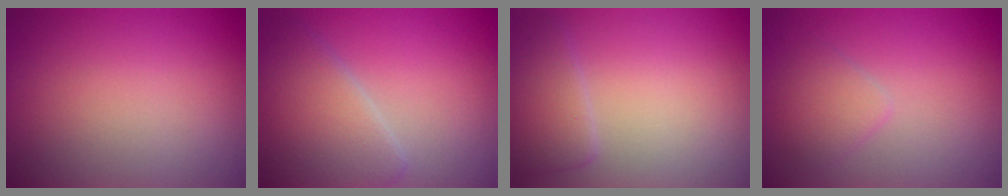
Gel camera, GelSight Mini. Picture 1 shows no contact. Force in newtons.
{"total": 6.0, "press": 6.0, "slide": 0.2}
{"total": 2.8, "press": 2.8, "slide": 0.2}
{"total": 2.0, "press": 2.0, "slide": 0.1}